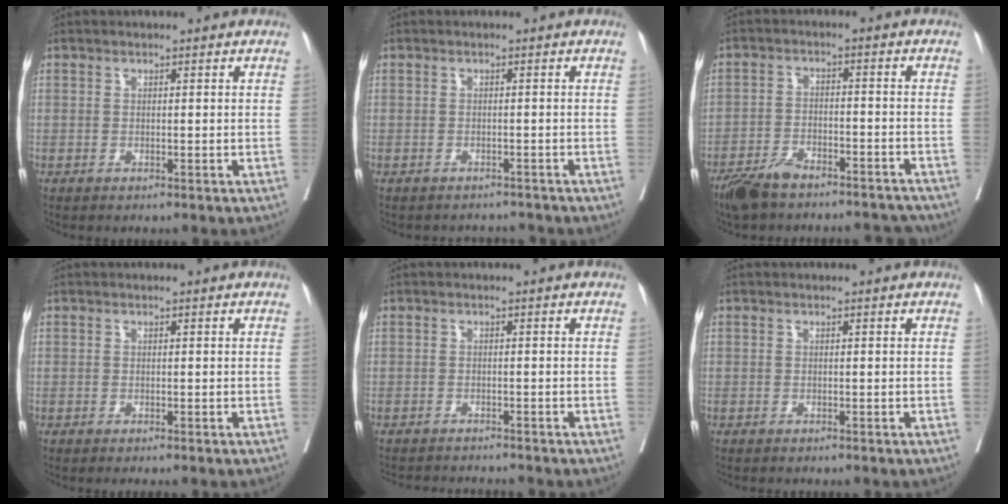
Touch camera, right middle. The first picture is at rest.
{"total": 3.3, "force": [-3.2, 0.6, -0.4], "torque": [0.009, -0.005, -0.044]}
{"total": 10.5, "force": [-9.3, 2.6, 3.9], "torque": [-0.062, 0.006, -0.146]}
{"total": 0.0}
{"total": 5.5, "force": [-5.4, 0.1, 1.2], "torque": [-0.009, -0.009, -0.081]}
{"total": 0.5, "force": [-0.5, 0.0, 0.1], "torque": [-0.002, -0.002, -0.011]}